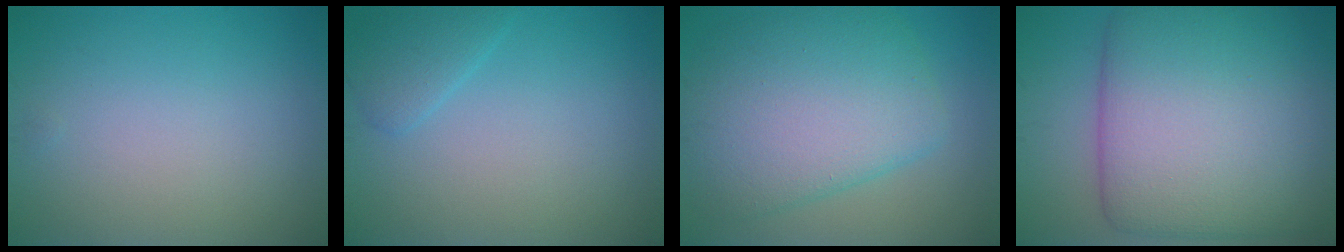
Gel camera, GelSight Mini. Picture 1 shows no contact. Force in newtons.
{"total": 1.8, "press": 1.8, "slide": 0.1}
{"total": 8.8, "press": 8.8, "slide": 0.2}
{"total": 14.4, "press": 14.4, "slide": 0.5}